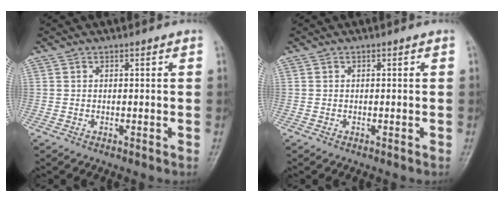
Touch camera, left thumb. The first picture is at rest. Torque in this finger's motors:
{"motor_torque": [-0.02, 0.02, 0.00, 0.00, 0.00]}